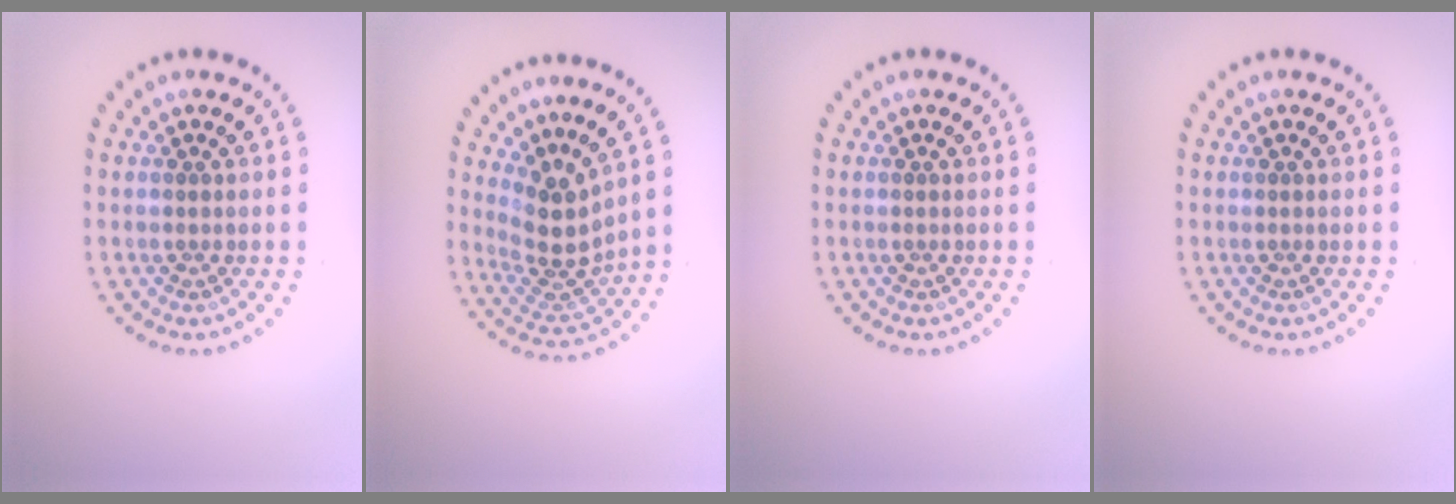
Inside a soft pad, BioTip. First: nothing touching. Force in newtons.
{"total": 3.7, "press": 2.6, "slide": 2.6}
{"total": 0.0}
{"total": 0.0}